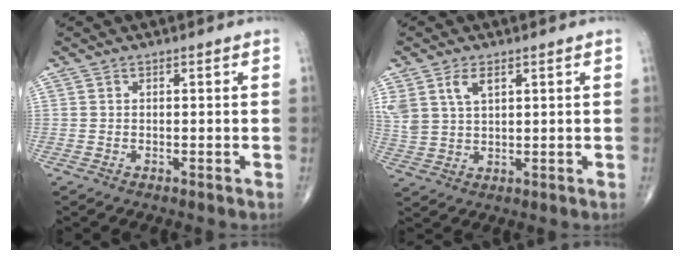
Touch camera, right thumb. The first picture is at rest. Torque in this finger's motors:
{"motor_torque": [0.73, 1.24, 0.81, 0.53, 0.05]}